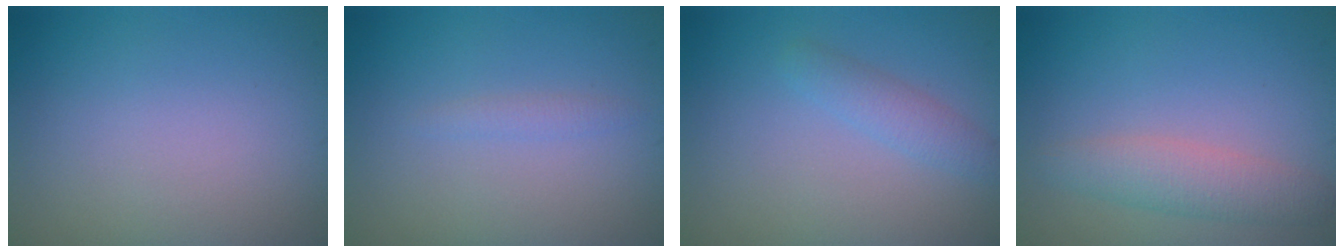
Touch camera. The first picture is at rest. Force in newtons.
{"total": 0.8, "press": 0.8, "slide": 0.1}
{"total": 1.8, "press": 1.8, "slide": 0.1}
{"total": 2.8, "press": 2.8, "slide": 0.1}